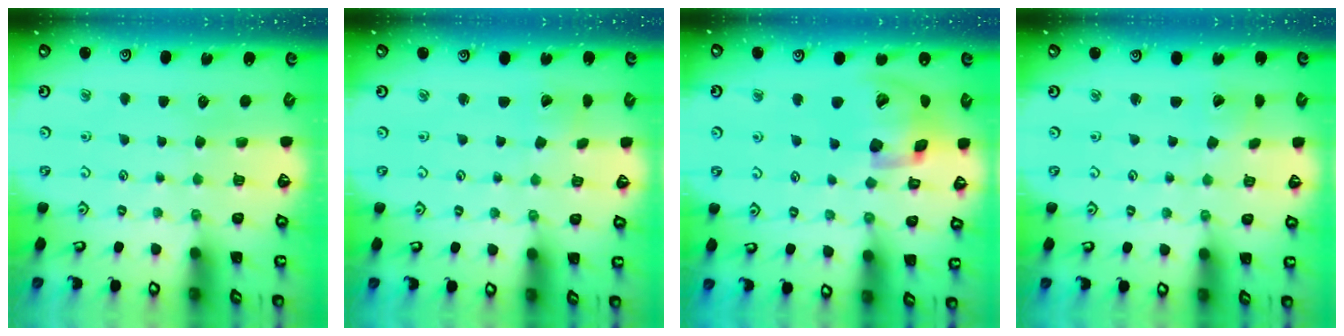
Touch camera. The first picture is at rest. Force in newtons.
{"total": 1.1, "press": 1.1, "slide": 0.1}
{"total": 19.1, "press": 18.9, "slide": 2.9}
{"total": 1.1, "press": 1.1, "slide": 0.1}